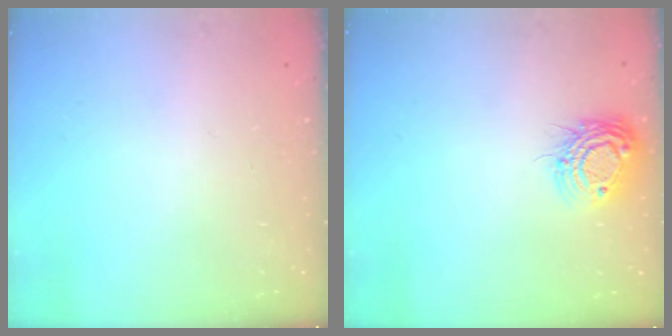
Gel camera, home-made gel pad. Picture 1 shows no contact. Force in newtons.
{"total": 11.0, "press": 10.9, "slide": 1.0}